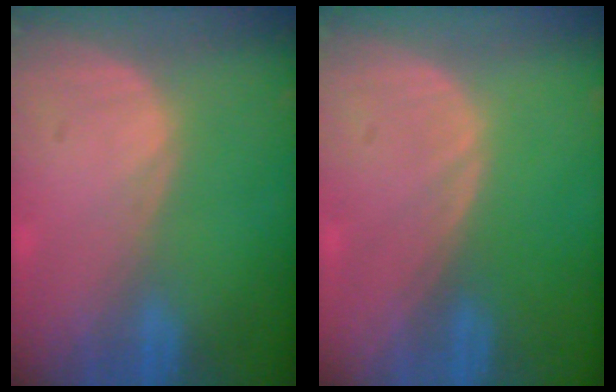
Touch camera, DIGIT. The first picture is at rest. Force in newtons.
{"total": 0.0}